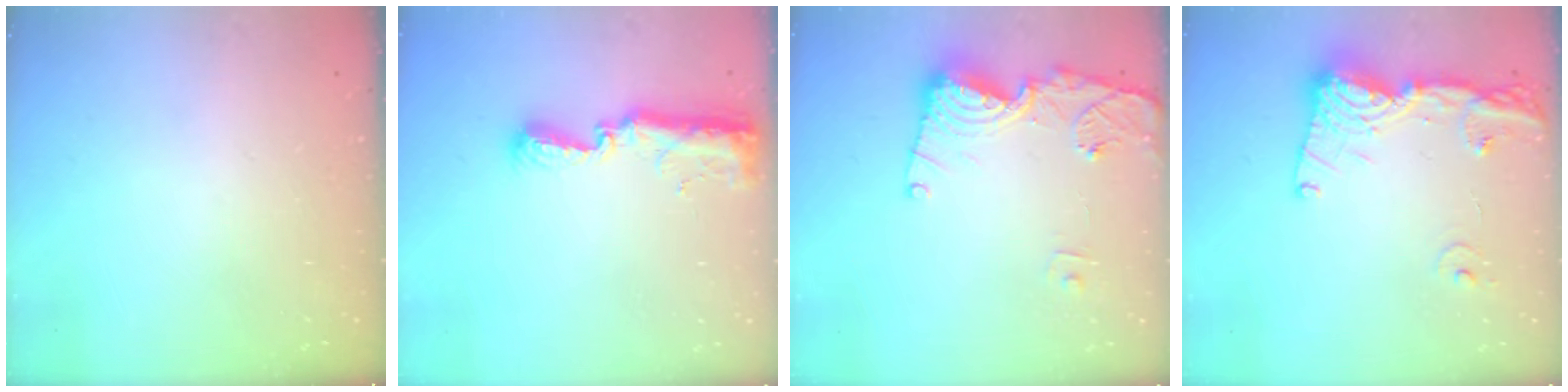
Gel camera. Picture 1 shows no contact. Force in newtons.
{"total": 9.4, "press": 9.4, "slide": 0.8}
{"total": 13.6, "press": 13.5, "slide": 1.8}
{"total": 16.5, "press": 16.4, "slide": 2.1}